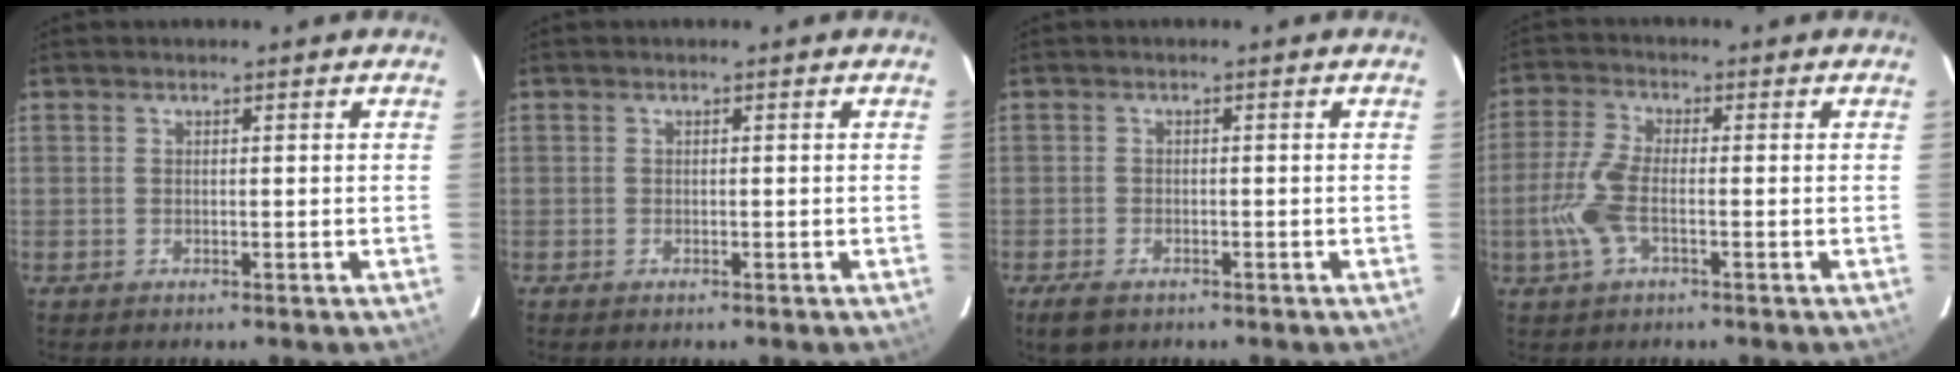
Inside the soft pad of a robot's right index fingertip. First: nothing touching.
{"total": 0.6, "force": [-0.4, 0.3, 0.2], "torque": [-0.006, -0.001, -0.009]}
{"total": 3.8, "force": [-2.6, 2.0, 2.0], "torque": [-0.048, -0.008, -0.045]}
{"total": 7.5, "force": [-2.1, 2.7, 6.7], "torque": [-0.156, 0.002, -0.044]}